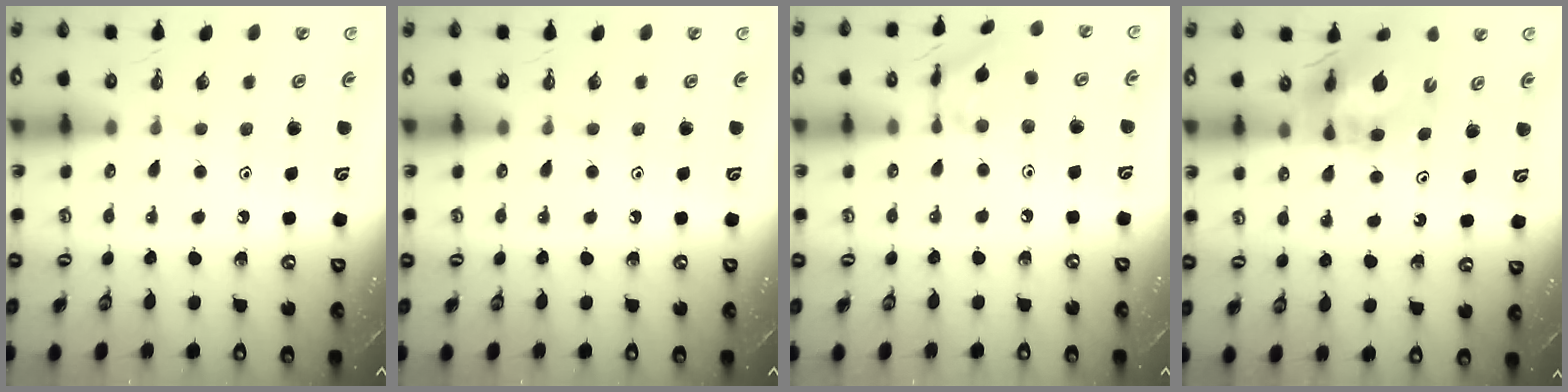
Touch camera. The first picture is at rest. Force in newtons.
{"total": 0.0}
{"total": 8.5, "press": 8.5, "slide": 0.6}
{"total": 11.7, "press": 11.6, "slide": 1.4}